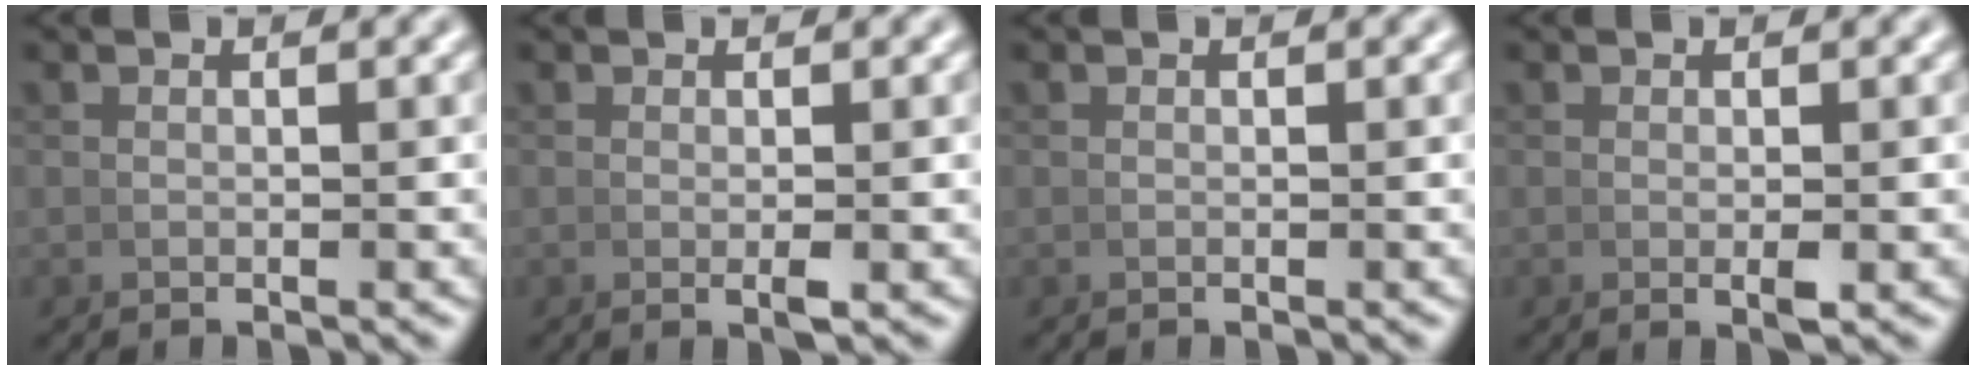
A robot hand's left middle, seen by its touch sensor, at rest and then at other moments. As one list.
[{"total": 1.0, "force": [-0.1, 0.1, 1.0], "torque": [-0.017, -0.001, -0.001]}, {"total": 0.0}, {"total": 1.1, "force": [-0.1, 0.2, 1.0], "torque": [-0.019, -0.003, 0.000]}]